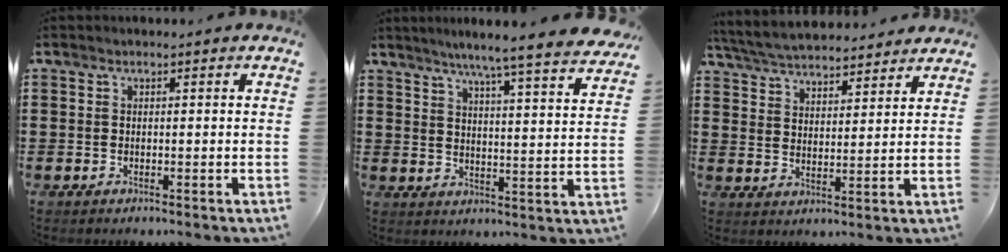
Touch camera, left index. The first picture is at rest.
{"total": 5.9, "force": [5.2, -1.0, 2.6], "torque": [-0.064, -0.042, 0.082]}
{"total": 5.2, "force": [5.1, 0.6, 0.8], "torque": [-0.039, -0.023, 0.090]}